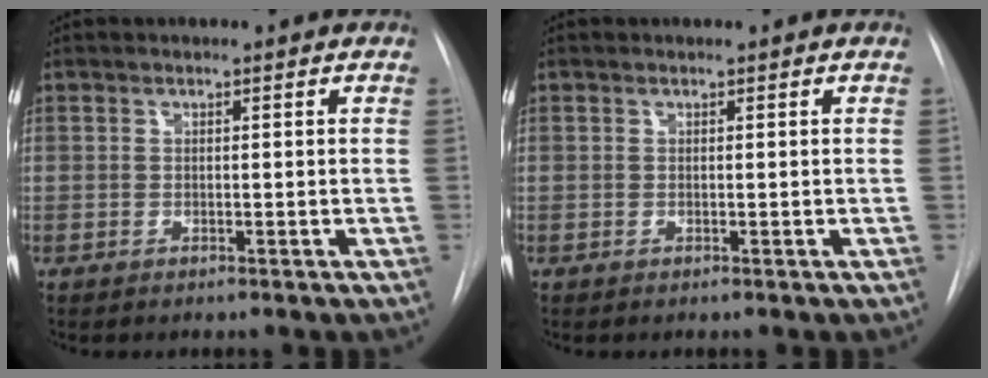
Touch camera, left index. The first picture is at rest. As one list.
[{"total": 0.0}]